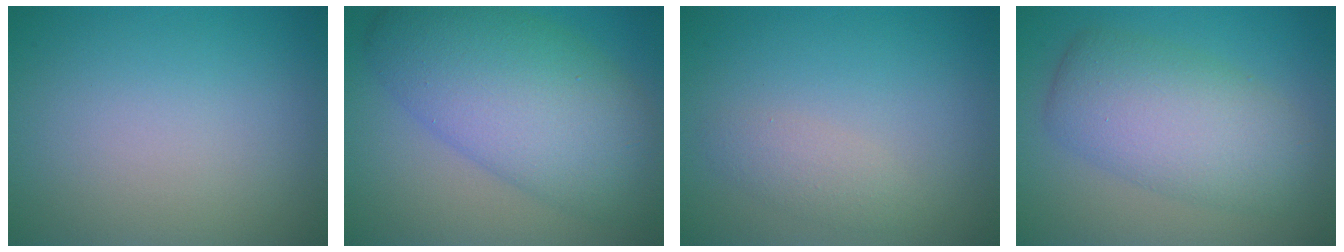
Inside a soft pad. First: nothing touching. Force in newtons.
{"total": 10.3, "press": 10.3, "slide": 0.1}
{"total": 1.6, "press": 1.6, "slide": 0.1}
{"total": 6.6, "press": 6.6, "slide": 0.2}